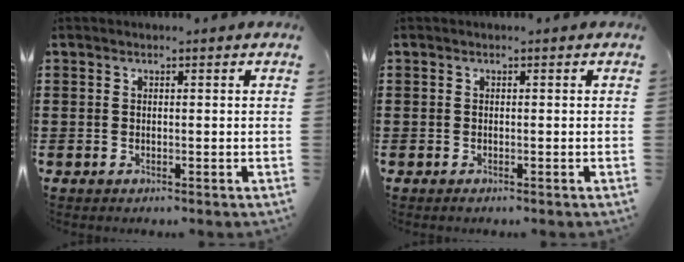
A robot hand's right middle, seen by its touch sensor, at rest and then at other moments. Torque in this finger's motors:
{"motor_torque": [0.64, 0.32, 0.04, 0.01]}